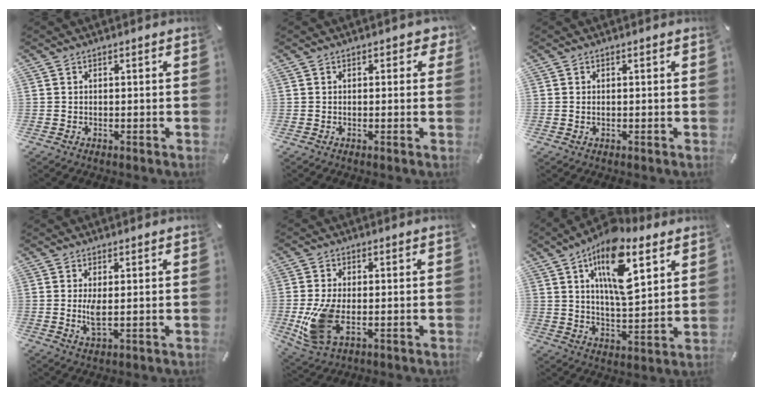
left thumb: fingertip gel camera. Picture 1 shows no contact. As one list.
[{"total": 1.7, "force": [0.3, 1.2, 1.1], "torque": [-0.006, 0.002, 0.000]}, {"total": 0.6, "force": [0.0, 0.3, 0.5], "torque": [-0.011, 0.001, -0.002]}, {"total": 4.3, "force": [0.2, 1.3, 4.1], "torque": [-0.084, -0.009, -0.003]}, {"total": 10.9, "force": [-1.4, 6.0, 8.9], "torque": [-0.194, -0.019, -0.018]}, {"total": 17.1, "force": [8.9, 7.4, 12.6], "torque": [-0.208, -0.025, 0.150]}]